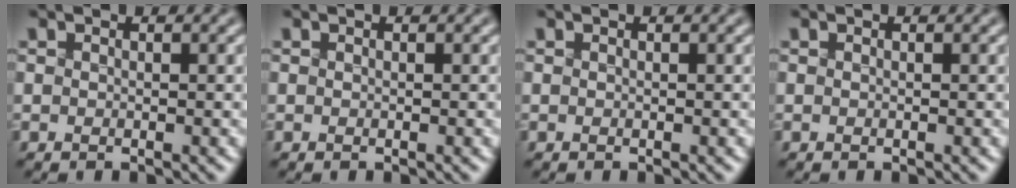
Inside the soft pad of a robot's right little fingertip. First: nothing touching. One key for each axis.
{"total": 0.0}
{"total": 0.0}
{"total": 0.0}